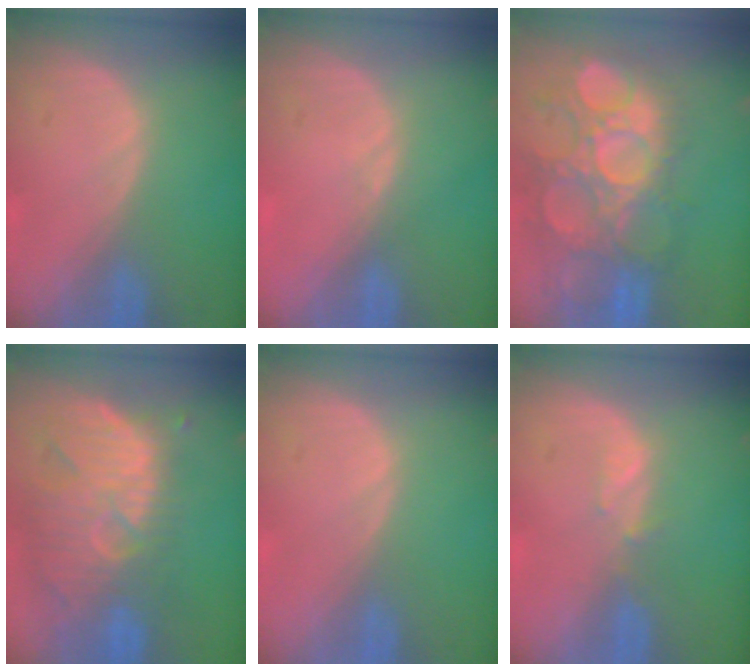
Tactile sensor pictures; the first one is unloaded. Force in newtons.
{"total": 0.5, "press": 0.5, "slide": 0.2}
{"total": 13.3, "press": 12.2, "slide": 5.4}
{"total": 13.2, "press": 11.4, "slide": 6.6}
{"total": 0.0}
{"total": 1.5, "press": 1.4, "slide": 0.2}